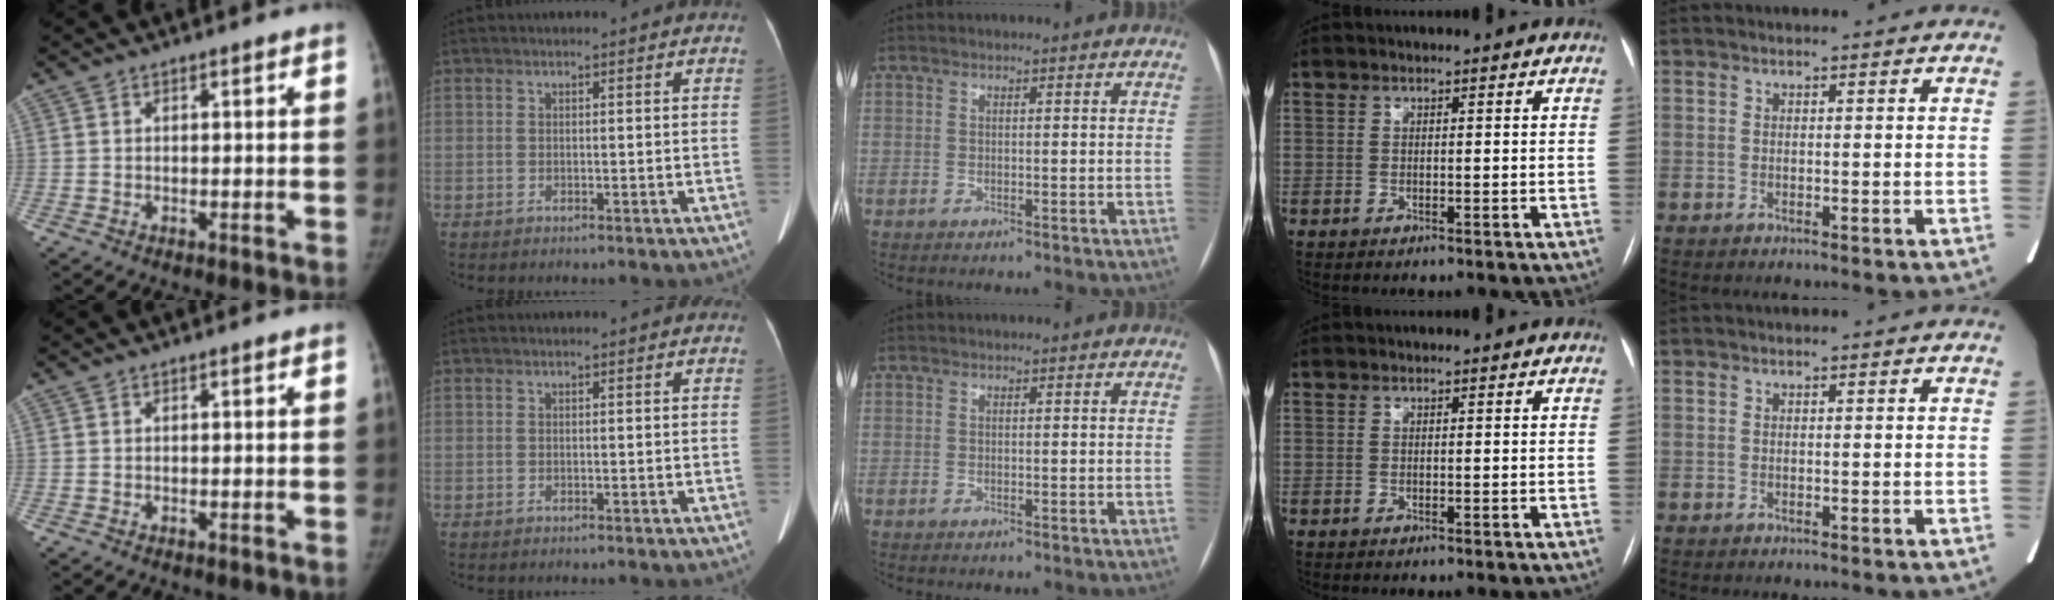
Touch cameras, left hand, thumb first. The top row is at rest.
{}